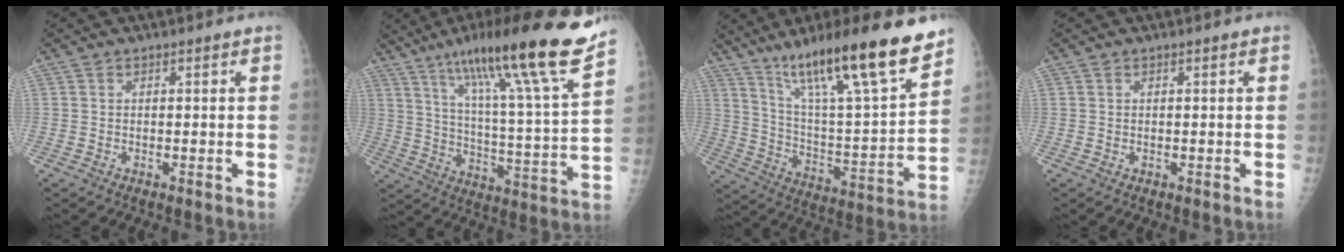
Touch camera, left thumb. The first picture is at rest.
{"total": 23.7, "force": [16.6, 1.3, 16.8], "torque": [-0.250, -0.067, 0.261]}
{"total": 24.1, "force": [16.9, 3.1, 16.9], "torque": [-0.255, -0.067, 0.288]}
{"total": 0.0}